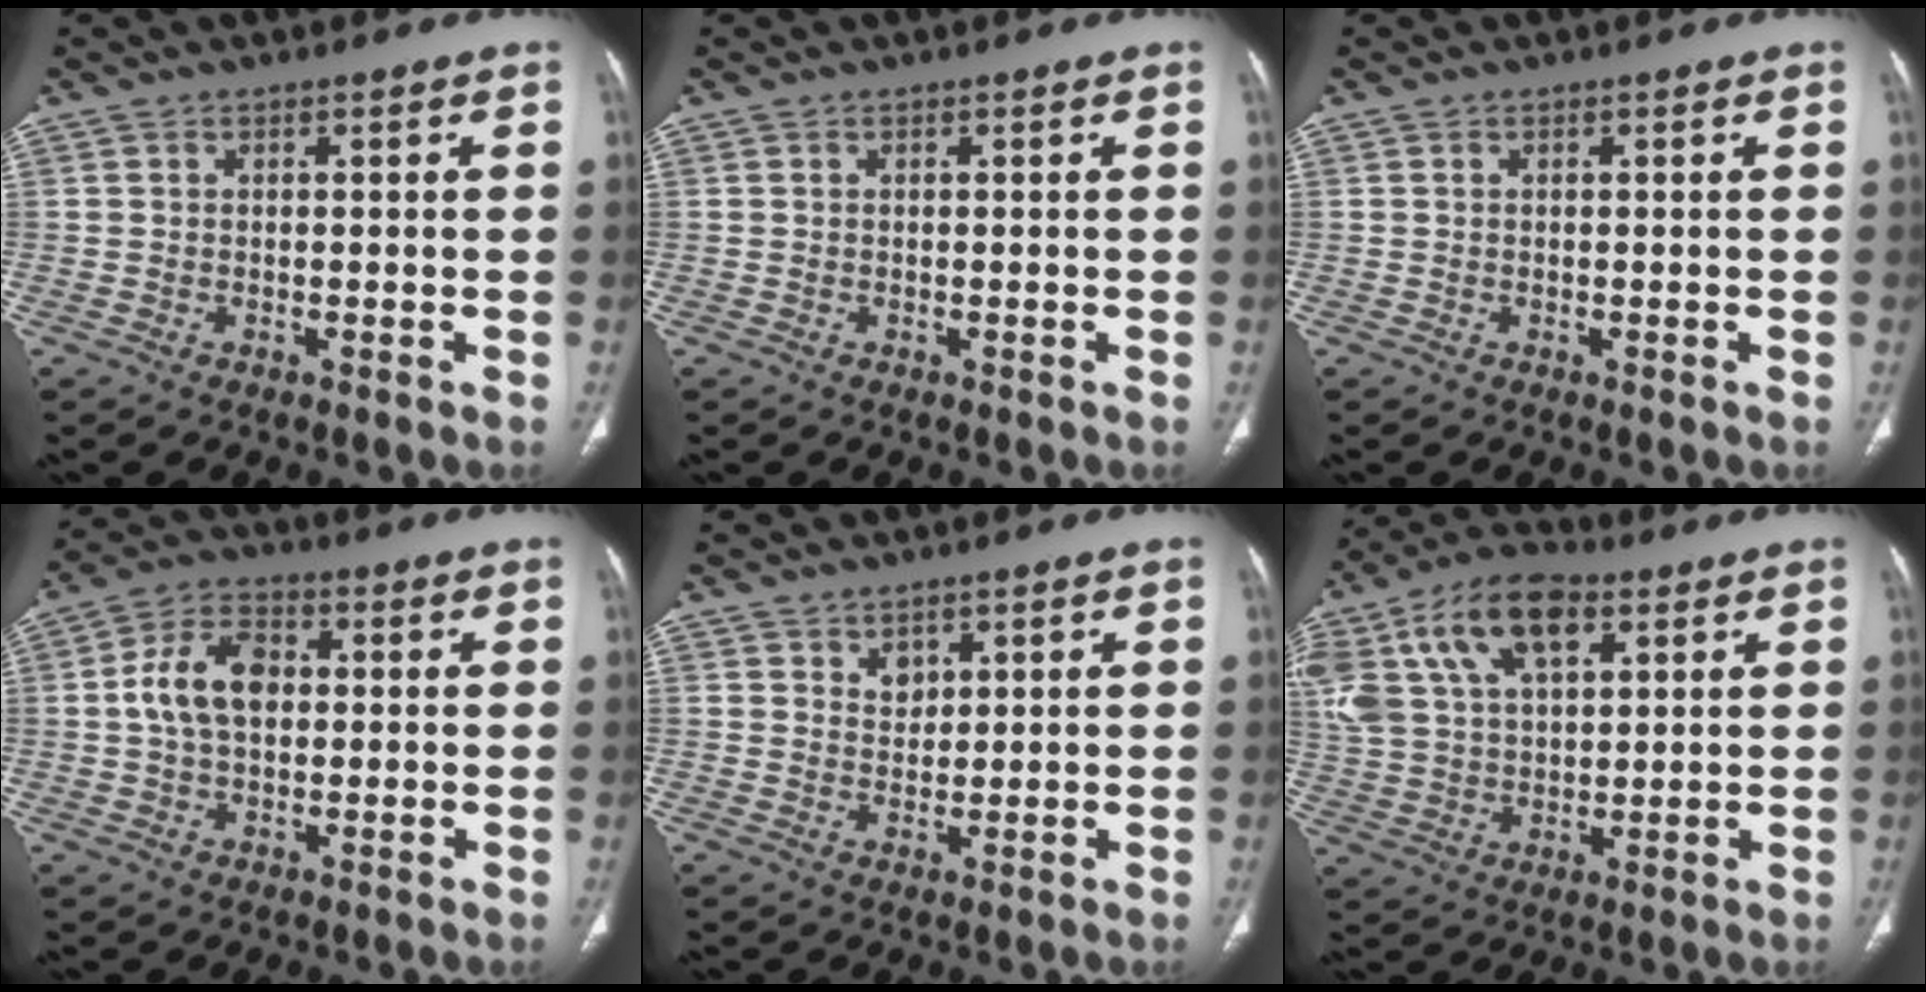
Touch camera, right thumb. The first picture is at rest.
{"total": 0.0}
{"total": 0.0}
{"total": 9.6, "force": [0.8, 6.3, 7.2], "torque": [-0.128, 0.018, 0.009]}
{"total": 2.4, "force": [1.5, 1.7, 0.9], "torque": [-0.004, -0.012, 0.027]}
{"total": 20.3, "force": [8.6, 11.8, 14.2], "torque": [-0.287, 0.015, 0.156]}